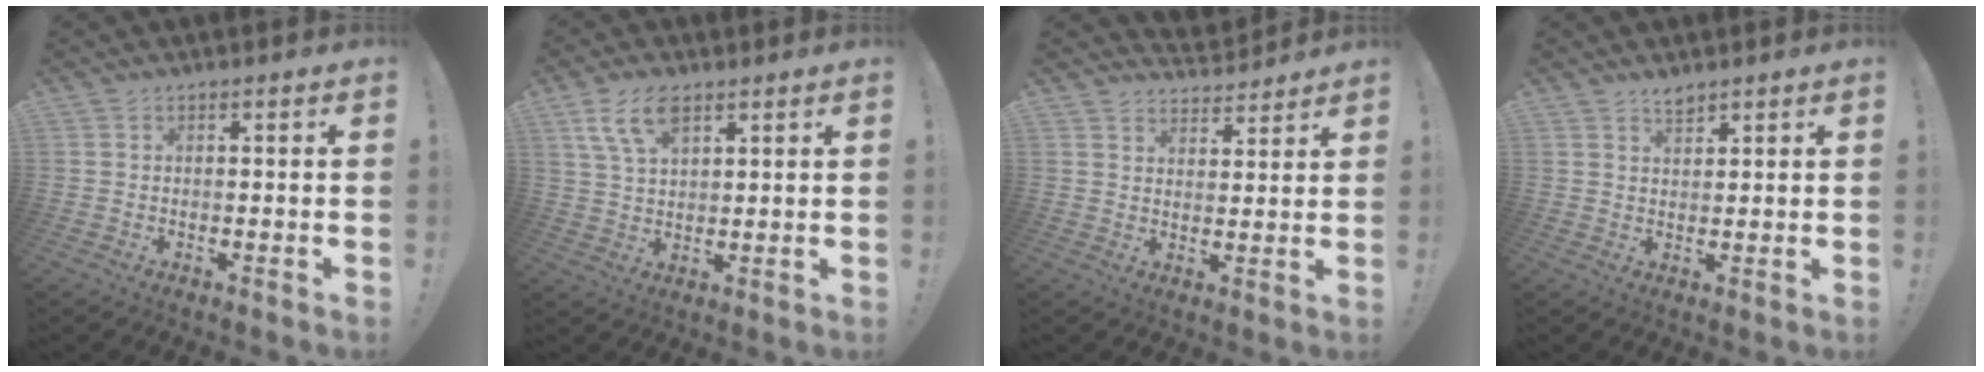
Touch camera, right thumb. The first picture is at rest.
{"total": 9.2, "force": [4.9, 4.6, 6.3], "torque": [-0.120, -0.009, 0.091]}
{"total": 4.3, "force": [3.6, 2.3, 0.6], "torque": [0.006, -0.036, 0.065]}
{"total": 2.9, "force": [2.7, 0.9, 0.8], "torque": [0.000, -0.019, 0.045]}